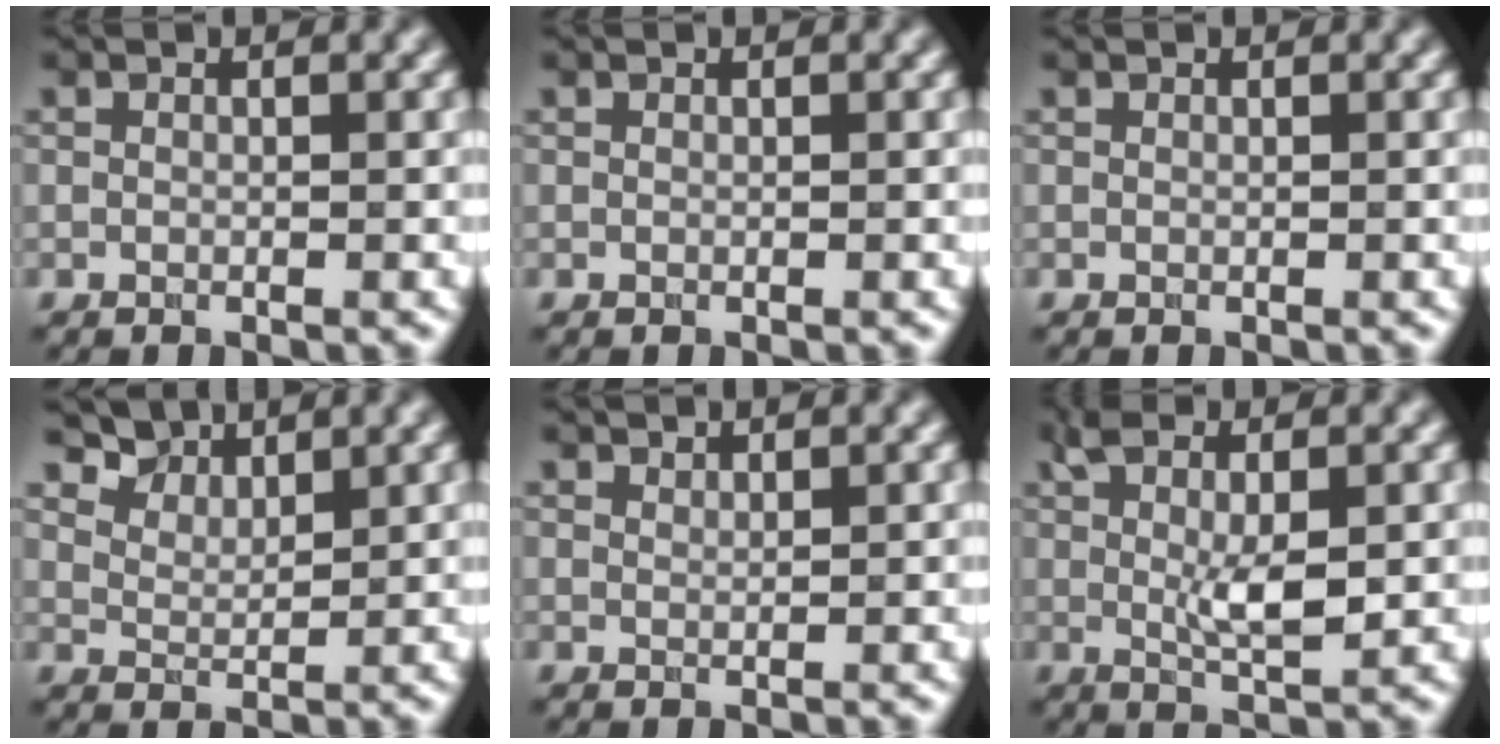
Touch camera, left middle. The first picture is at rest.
{"total": 0.0}
{"total": 0.0}
{"total": 3.3, "force": [3.0, 1.1, 0.7], "torque": [-0.027, -0.006, 0.065]}
{"total": 1.0, "force": [0.9, 0.1, 0.1], "torque": [-0.002, -0.001, 0.019]}
{"total": 4.3, "force": [1.1, 1.6, 3.9], "torque": [-0.078, -0.003, 0.024]}